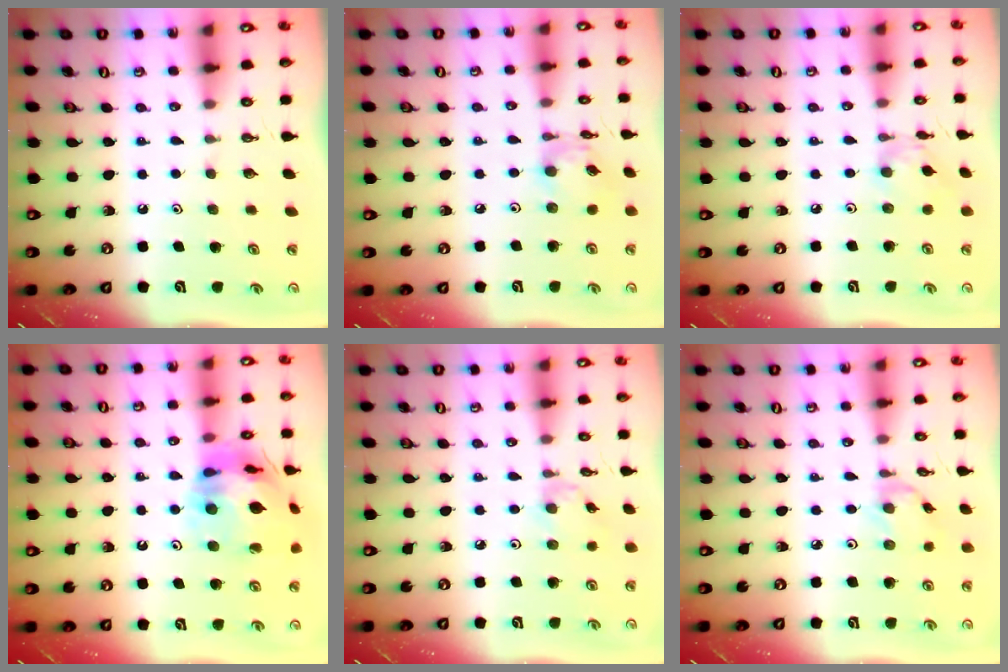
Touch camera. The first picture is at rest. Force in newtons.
{"total": 10.9, "press": 10.9, "slide": 1.0}
{"total": 3.6, "press": 3.6, "slide": 0.4}
{"total": 20.3, "press": 20.2, "slide": 2.6}
{"total": 2.6, "press": 2.5, "slide": 0.5}
{"total": 2.0, "press": 2.0, "slide": 0.3}